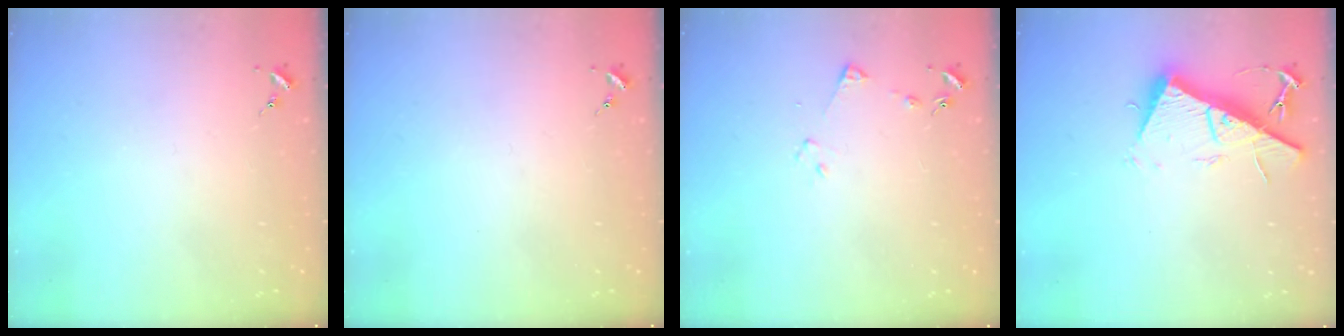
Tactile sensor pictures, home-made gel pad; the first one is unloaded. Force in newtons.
{"total": 0.0}
{"total": 4.5, "press": 4.5, "slide": 0.6}
{"total": 14.6, "press": 14.6, "slide": 0.4}